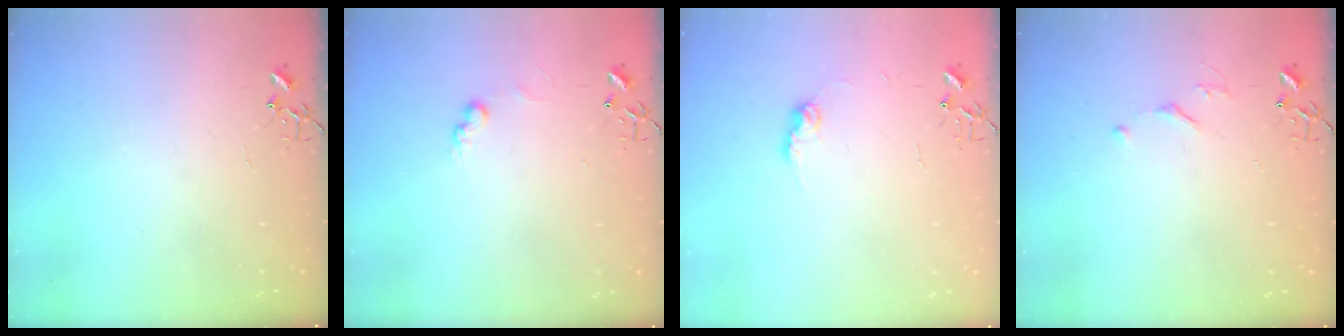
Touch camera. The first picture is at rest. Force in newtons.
{"total": 6.6, "press": 6.6, "slide": 0.5}
{"total": 7.2, "press": 7.2, "slide": 0.3}
{"total": 3.9, "press": 3.9, "slide": 0.5}